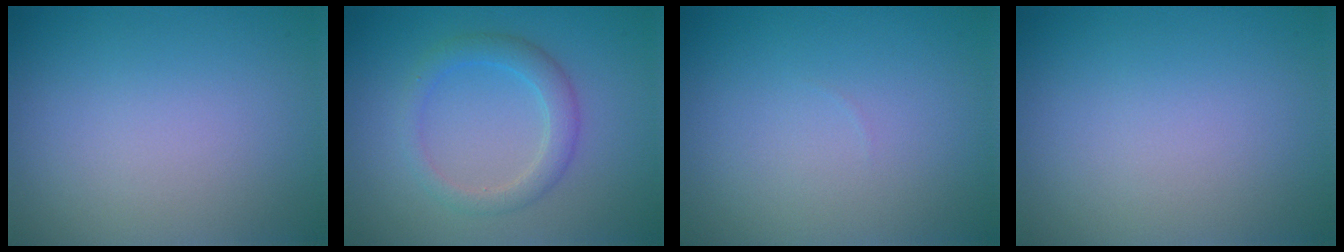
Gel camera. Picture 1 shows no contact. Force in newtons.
{"total": 2.7, "press": 2.7, "slide": 0.1}
{"total": 0.0}
{"total": 0.0}